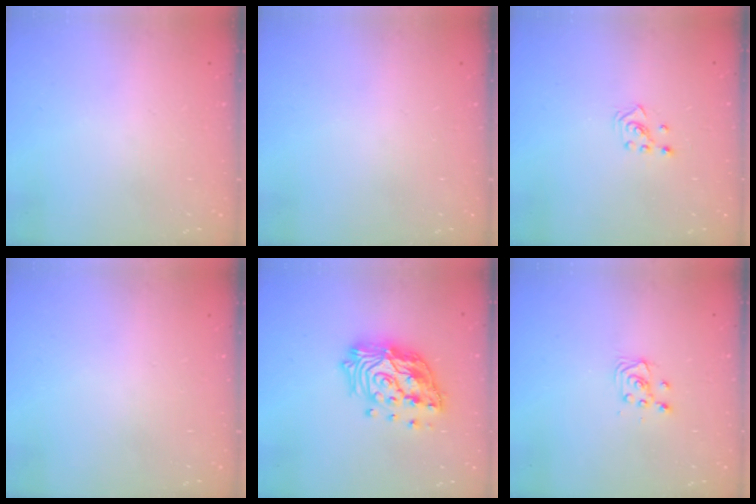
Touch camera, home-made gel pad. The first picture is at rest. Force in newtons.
{"total": 0.0}
{"total": 2.3, "press": 2.2, "slide": 0.8}
{"total": 0.0}
{"total": 19.2, "press": 19.1, "slide": 1.9}
{"total": 3.4, "press": 3.4, "slide": 0.4}